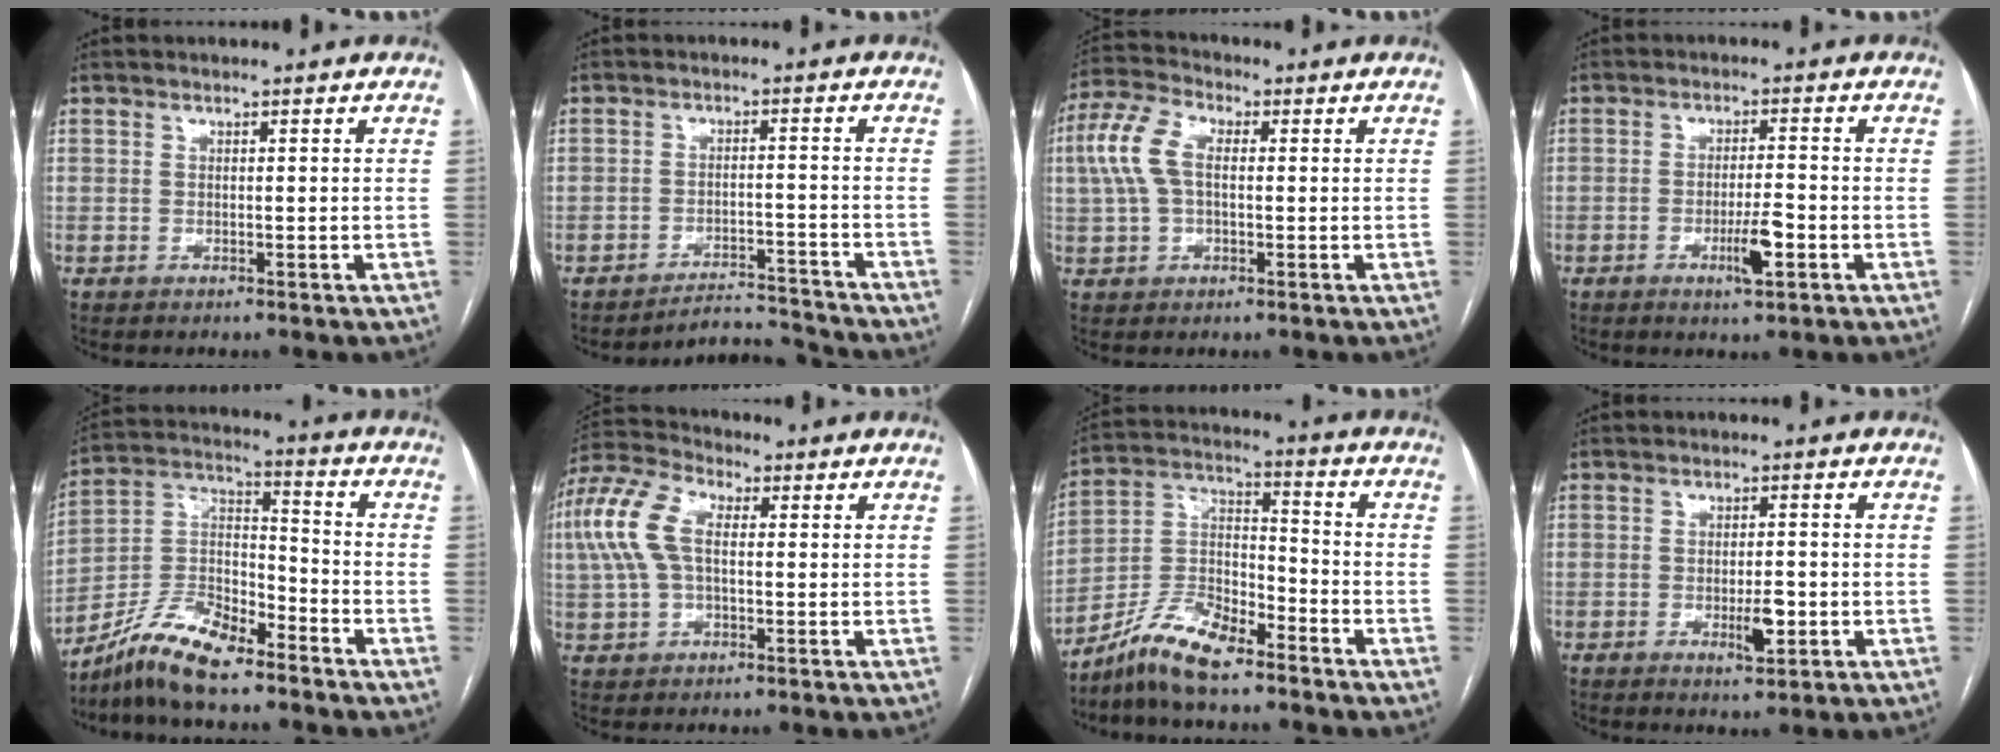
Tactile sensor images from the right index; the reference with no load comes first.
{"total": 5.5, "force": [-5.3, -0.3, -1.4], "torque": [0.027, 0.018, -0.082]}
{"total": 7.4, "force": [0.8, 3.8, 6.3], "torque": [-0.167, 0.030, 0.013]}
{"total": 4.9, "force": [-2.0, 0.5, 4.4], "torque": [-0.077, -0.004, -0.033]}
{"total": 11.3, "force": [-9.4, 2.8, 5.6], "torque": [-0.110, 0.022, -0.177]}
{"total": 9.4, "force": [1.2, 4.8, 8.0], "torque": [-0.207, 0.035, 0.019]}
{"total": 10.3, "force": [-8.5, 2.6, 5.2], "torque": [-0.106, 0.017, -0.162]}
{"total": 3.7, "force": [-1.1, 1.0, 3.4], "torque": [-0.057, -0.001, -0.012]}